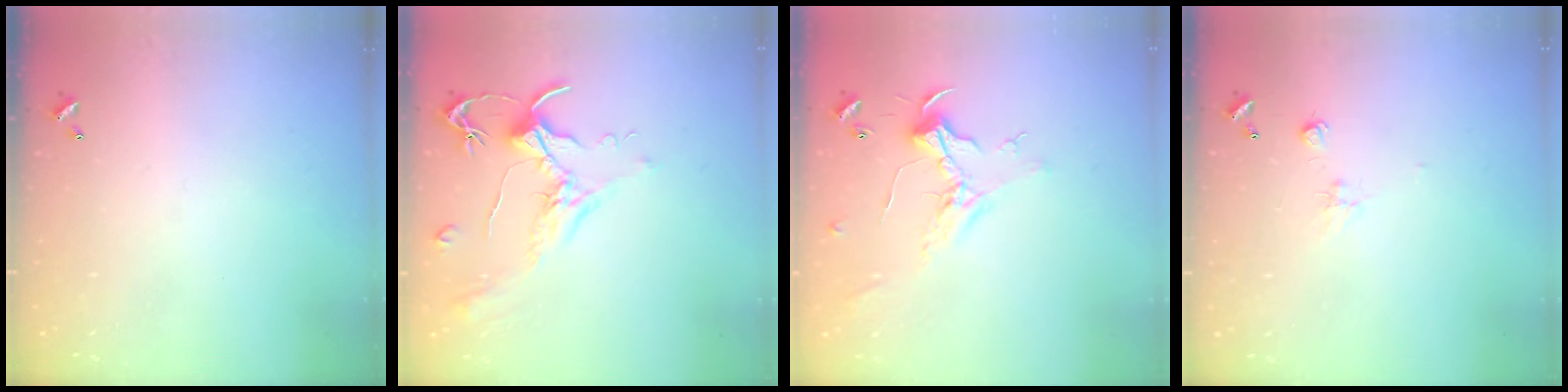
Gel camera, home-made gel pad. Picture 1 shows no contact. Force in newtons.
{"total": 1.9, "press": 1.9, "slide": 0.6}
{"total": 0.9, "press": 0.8, "slide": 0.4}
{"total": 0.5, "press": 0.0, "slide": 0.5}